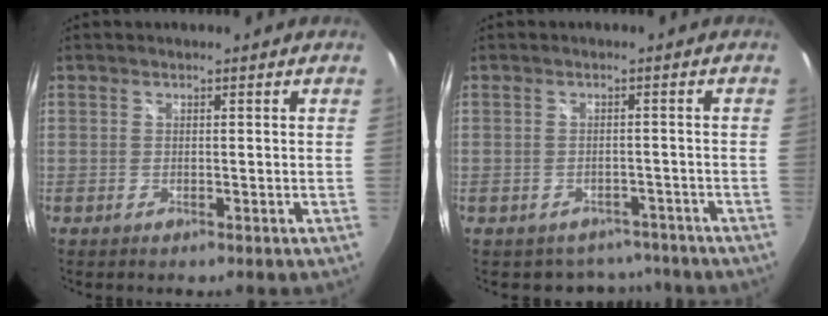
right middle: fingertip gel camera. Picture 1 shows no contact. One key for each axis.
{"total": 5.9, "fx": -4.6, "fy": 3.5, "fz": 0.8, "tx": -0.018, "ty": 0.009, "tz": -0.053}